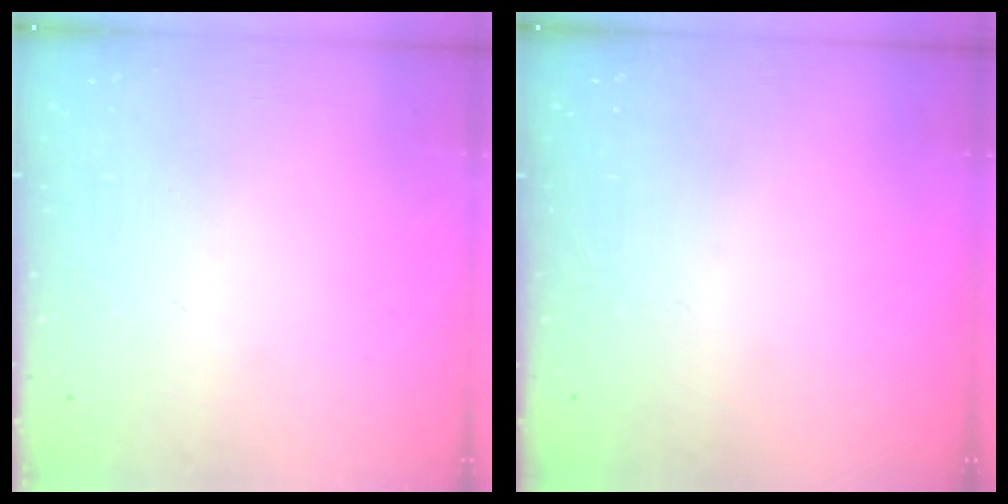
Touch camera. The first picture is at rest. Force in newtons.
{"total": 0.0}